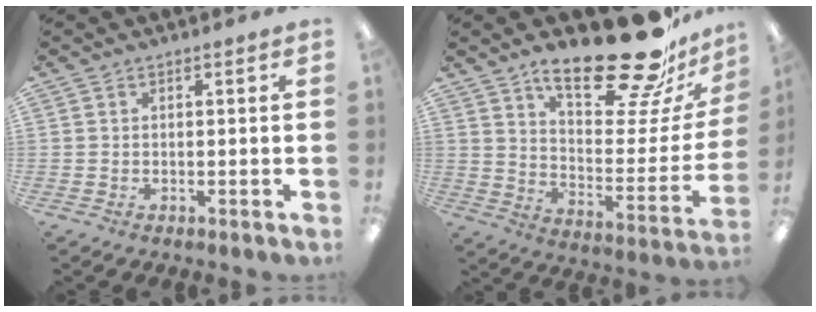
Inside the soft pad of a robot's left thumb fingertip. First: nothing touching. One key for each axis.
{"total": 25.0, "fx": 18.7, "fy": 7.7, "fz": 14.7, "tx": -0.201, "ty": -0.135, "tz": 0.307}